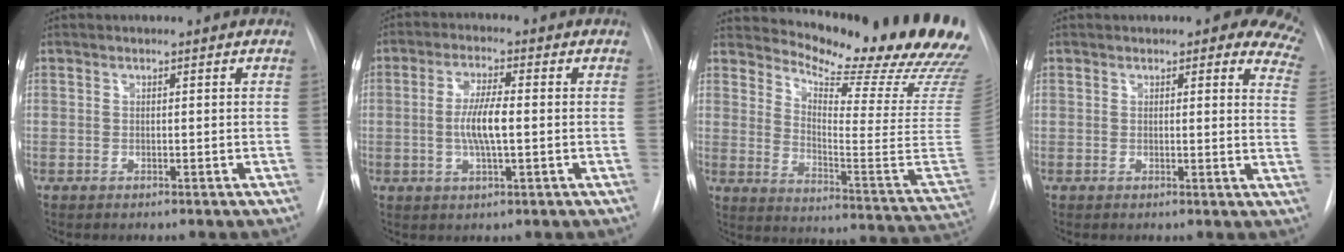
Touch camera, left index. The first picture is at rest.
{"total": 6.0, "force": [-0.4, 1.0, 5.9], "torque": [-0.120, -0.001, -0.010]}
{"total": 24.4, "force": [21.6, 1.4, 11.1], "torque": [-0.170, -0.133, 0.270]}
{"total": 9.9, "force": [7.4, 3.4, 5.6], "torque": [-0.034, -0.019, 0.051]}